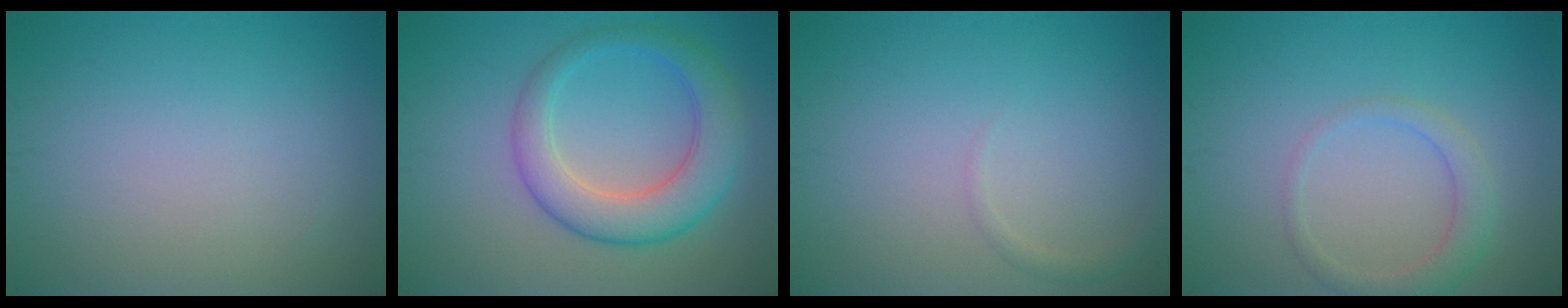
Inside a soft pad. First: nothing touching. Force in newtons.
{"total": 5.6, "press": 5.6, "slide": 0.1}
{"total": 0.8, "press": 0.8, "slide": 0.1}
{"total": 2.4, "press": 2.4, "slide": 0.2}